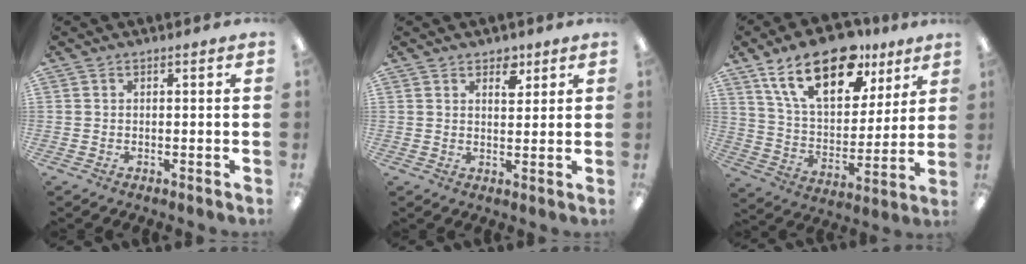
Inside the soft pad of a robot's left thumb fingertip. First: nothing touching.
{"total": 4.3, "force": [2.9, 2.5, 2.0], "torque": [-0.004, -0.014, 0.046]}
{"total": 21.4, "force": [13.4, 10.6, 12.9], "torque": [-0.216, -0.059, 0.234]}